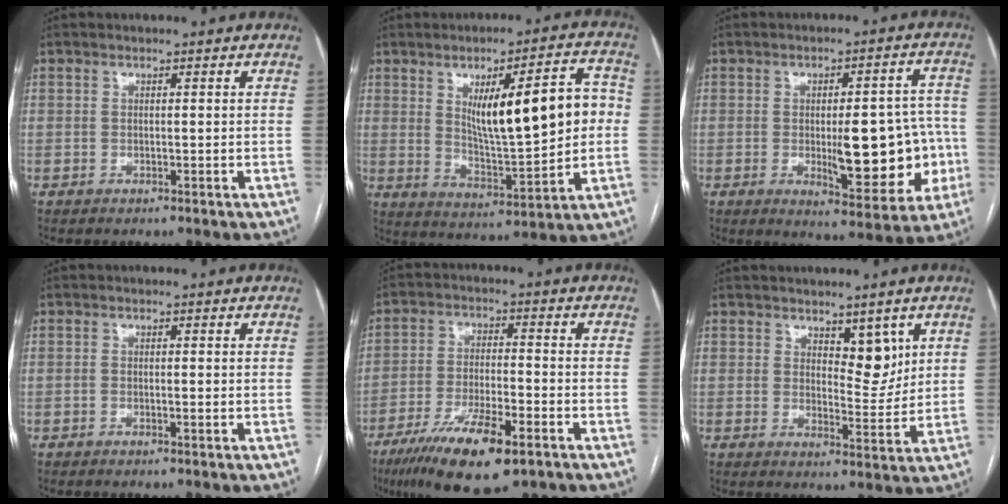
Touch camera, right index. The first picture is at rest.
{"total": 15.9, "force": [2.3, 3.6, 15.3], "torque": [-0.230, 0.018, 0.045]}
{"total": 14.1, "force": [-2.6, 4.7, 13.0], "torque": [-0.152, 0.019, -0.021]}
{"total": 0.8, "force": [-0.3, 0.1, 0.8], "torque": [-0.014, 0.000, -0.005]}
{"total": 13.7, "force": [-8.2, 3.1, 10.5], "torque": [-0.193, -0.023, -0.139]}
{"total": 5.2, "force": [2.8, 2.4, 3.7], "torque": [-0.048, -0.007, 0.044]}